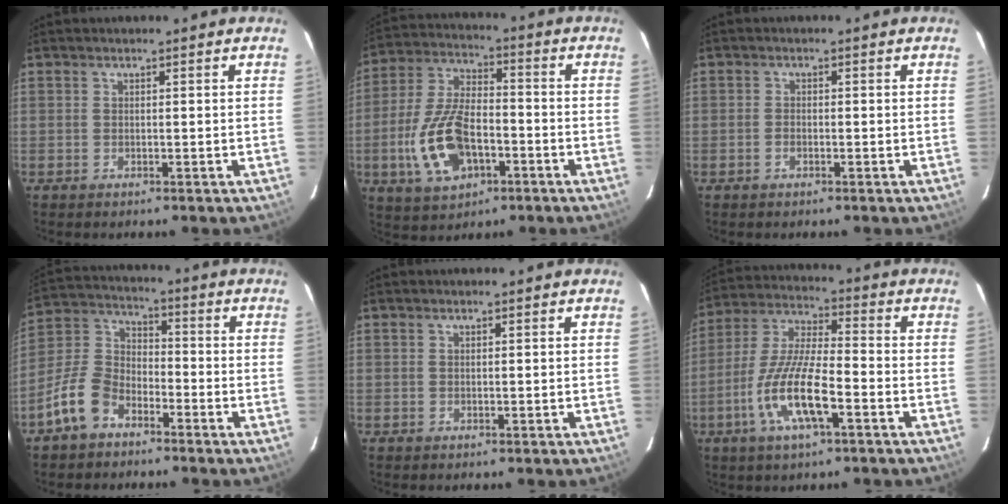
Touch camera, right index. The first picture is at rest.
{"total": 15.3, "force": [-5.1, 8.2, 11.9], "torque": [-0.258, 0.003, -0.086]}
{"total": 1.3, "force": [-0.7, 0.8, 0.8], "torque": [-0.016, 0.001, -0.013]}
{"total": 9.9, "force": [-6.2, 5.8, 5.1], "torque": [-0.117, 0.026, -0.122]}
{"total": 0.0}
{"total": 13.7, "force": [-5.6, 3.4, 12.0], "torque": [-0.255, -0.007, -0.109]}